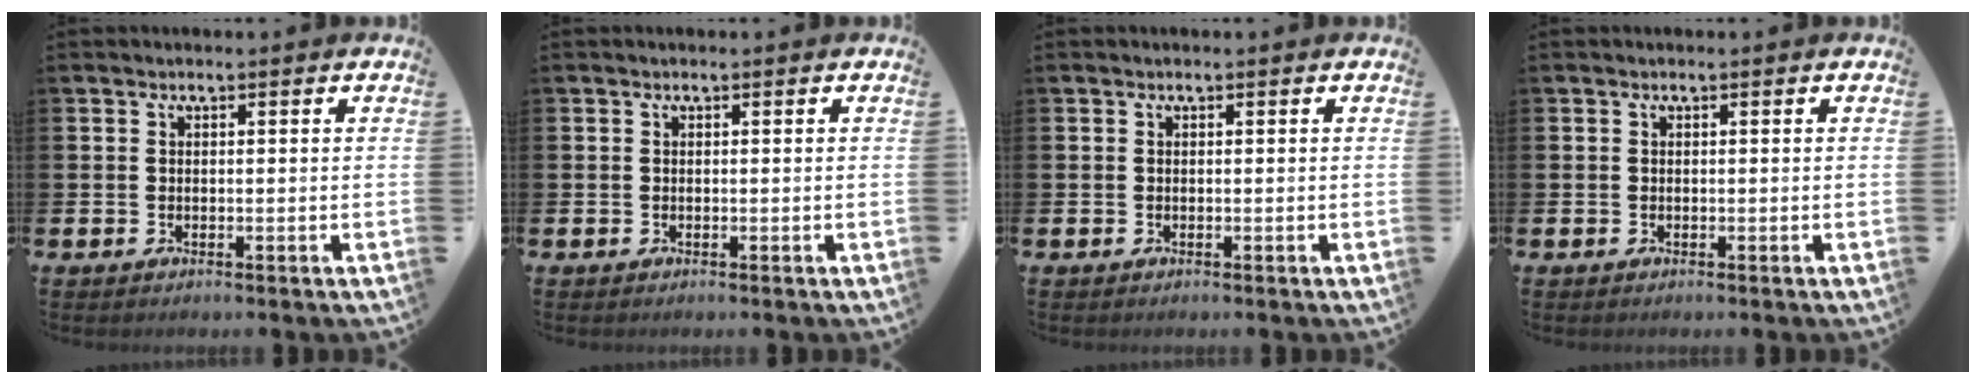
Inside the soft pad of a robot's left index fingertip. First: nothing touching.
{"total": 0.0}
{"total": 0.0}
{"total": 0.0}